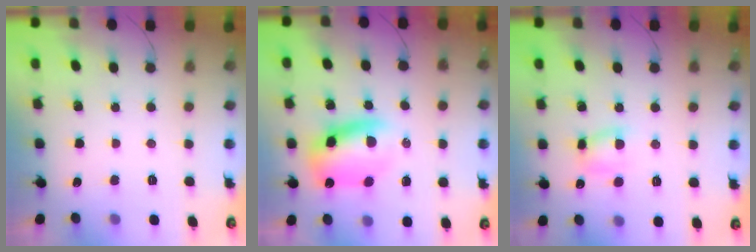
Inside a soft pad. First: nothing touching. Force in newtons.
{"total": 10.0, "press": 9.7, "slide": 2.7}
{"total": 5.6, "press": 5.5, "slide": 1.0}